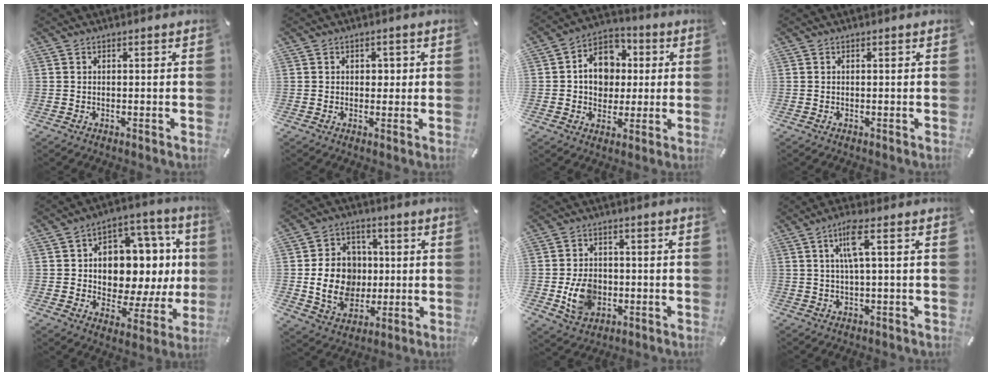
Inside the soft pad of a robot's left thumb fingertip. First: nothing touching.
{"total": 1.9, "force": [0.1, 1.7, 0.8], "torque": [-0.002, 0.000, -0.006]}
{"total": 11.3, "force": [-0.1, 9.8, 5.7], "torque": [-0.101, 0.014, -0.003]}
{"total": 0.0}
{"total": 12.7, "force": [1.6, 9.4, 8.3], "torque": [-0.100, -0.034, 0.028]}
{"total": 14.1, "force": [-0.2, 11.9, 7.7], "torque": [-0.154, 0.011, 0.004]}
{"total": 9.0, "force": [-1.6, 7.2, 5.1], "torque": [-0.098, 0.002, -0.028]}
{"total": 6.7, "force": [1.9, 1.0, 6.3], "torque": [-0.127, 0.002, 0.030]}